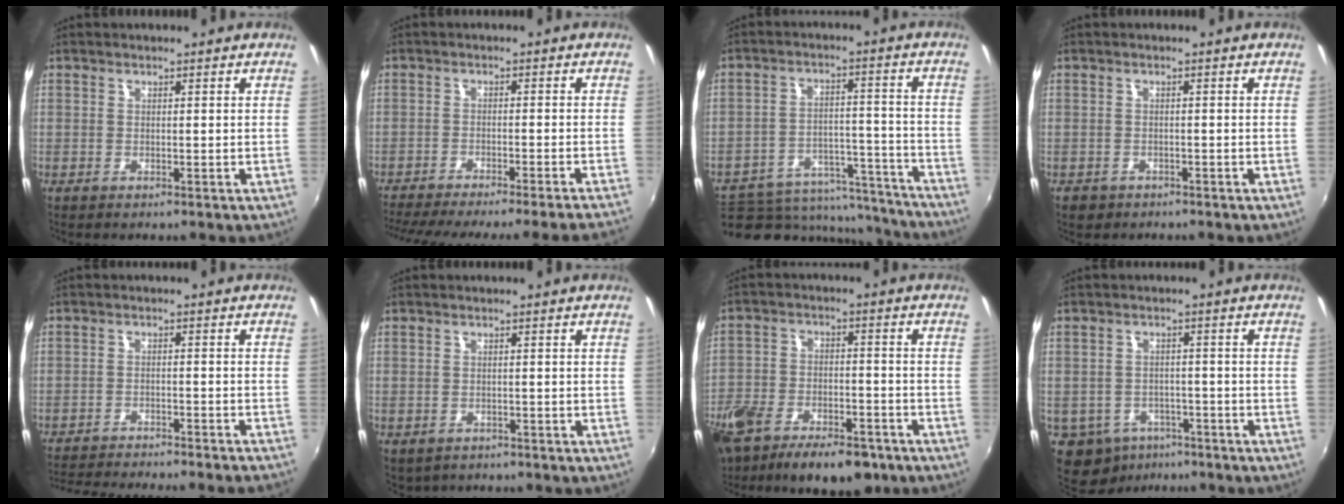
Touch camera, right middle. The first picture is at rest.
{"total": 18.3, "force": [-16.5, -1.2, 7.7], "torque": [-0.150, -0.028, -0.242]}
{"total": 18.0, "force": [-14.9, 8.2, 5.9], "torque": [-0.117, 0.030, -0.183]}
{"total": 2.3, "force": [-1.4, 1.6, 0.7], "torque": [-0.018, -0.005, -0.022]}
{"total": 13.0, "force": [-12.0, 0.5, 5.0], "torque": [-0.114, -0.015, -0.175]}
{"total": 2.5, "force": [-1.4, 1.8, 1.0], "torque": [-0.026, -0.010, -0.015]}
{"total": 20.9, "force": [-13.7, 10.0, 12.2], "torque": [-0.283, -0.035, -0.221]}
{"total": 8.1, "force": [-4.5, 6.3, 2.4], "torque": [-0.074, -0.005, -0.058]}